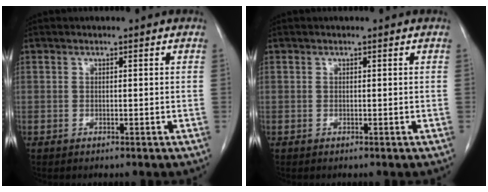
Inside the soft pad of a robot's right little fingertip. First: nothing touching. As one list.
[{"total": 0.0}]